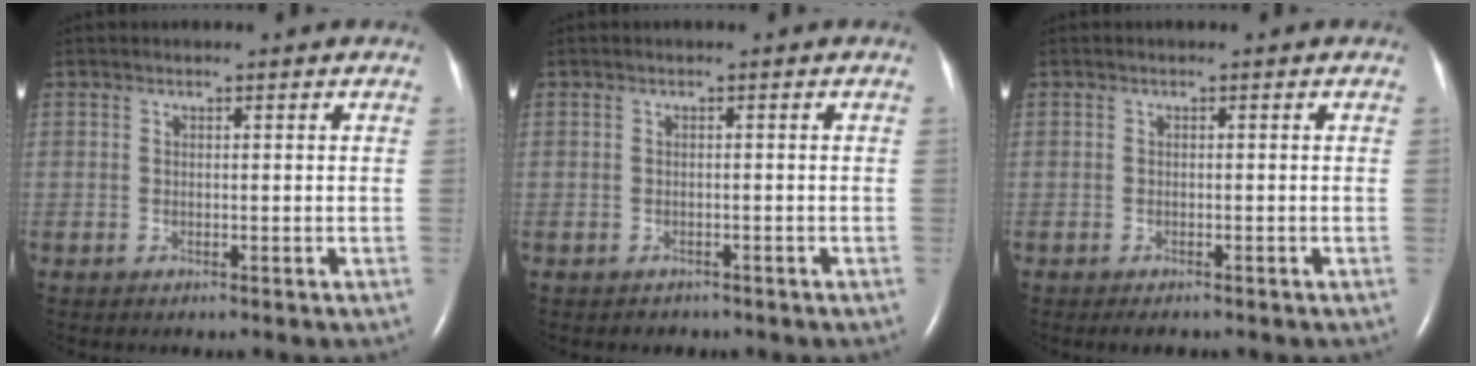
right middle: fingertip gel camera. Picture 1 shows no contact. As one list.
[{"total": 1.2, "force": [-0.9, 0.7, -0.1], "torque": [-0.007, 0.001, -0.012]}, {"total": 1.2, "force": [-1.0, 0.4, 0.6], "torque": [-0.011, -0.003, -0.009]}]